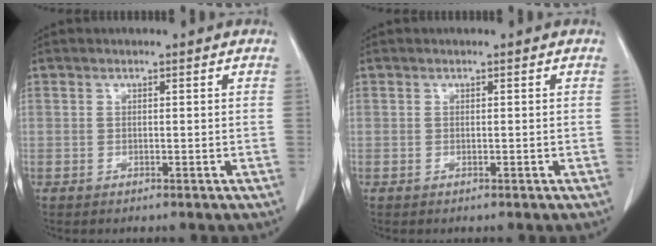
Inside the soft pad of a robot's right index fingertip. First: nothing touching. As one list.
[{"total": 0.0}]